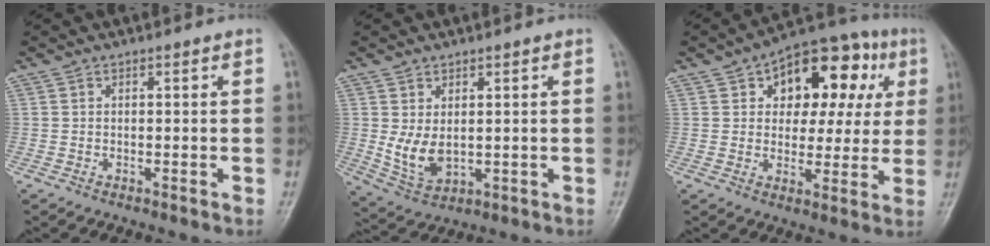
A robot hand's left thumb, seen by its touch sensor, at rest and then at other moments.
{"total": 6.3, "force": [0.7, 4.0, 4.8], "torque": [-0.082, -0.015, 0.030]}
{"total": 17.0, "force": [5.7, 10.5, 12.1], "torque": [-0.102, 0.020, 0.077]}